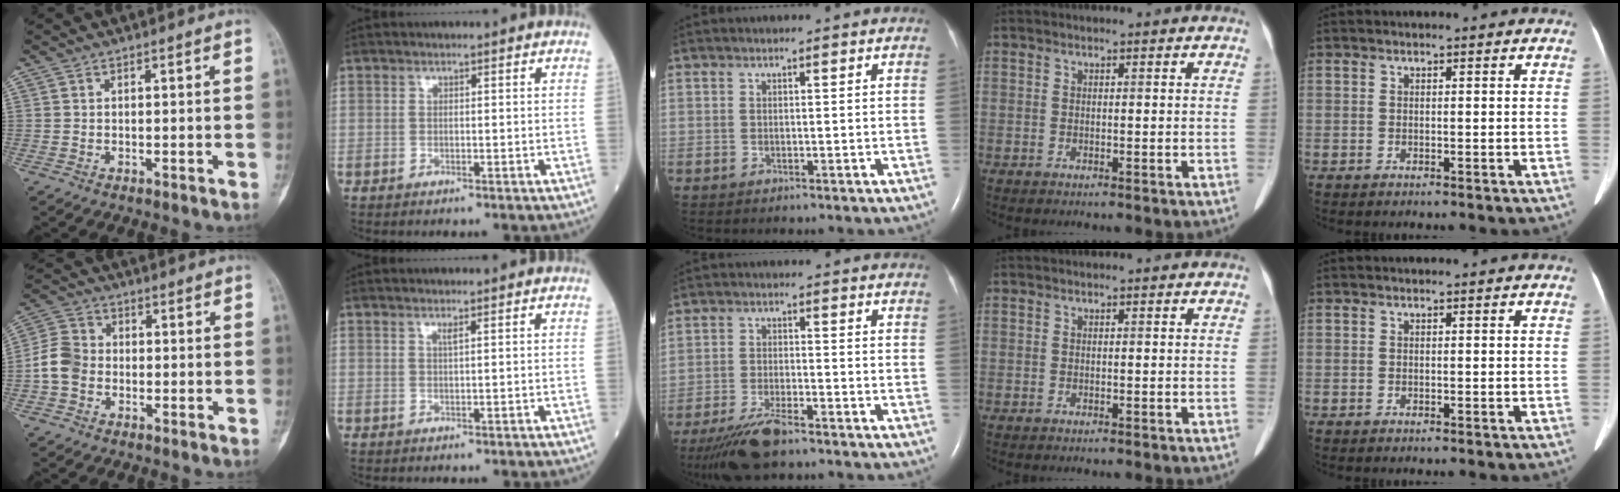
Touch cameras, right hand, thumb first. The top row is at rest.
{"thumb": {"total": 6.6, "force": [-1.5, 5.4, 3.5], "torque": [-0.057, 0.020, -0.041]}, "index": {"total": 0.7, "force": [0.4, -0.1, 0.6], "torque": [-0.016, -0.003, 0.009]}, "middle": {"total": 8.0, "force": [-6.1, 1.3, 4.9], "torque": [-0.098, -0.021, -0.112]}}